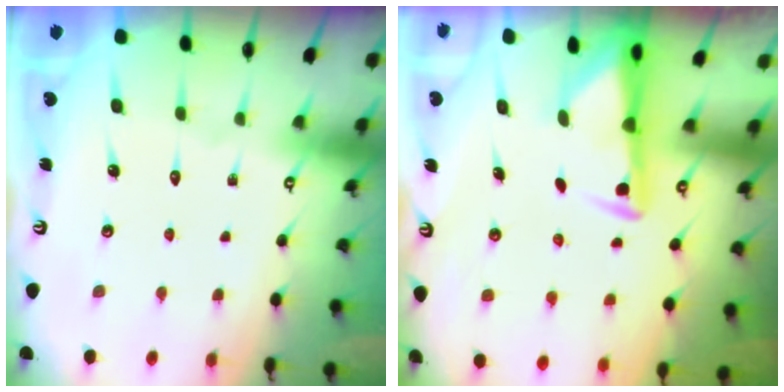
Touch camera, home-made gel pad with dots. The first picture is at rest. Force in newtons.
{"total": 2.9, "press": 2.9, "slide": 0.5}